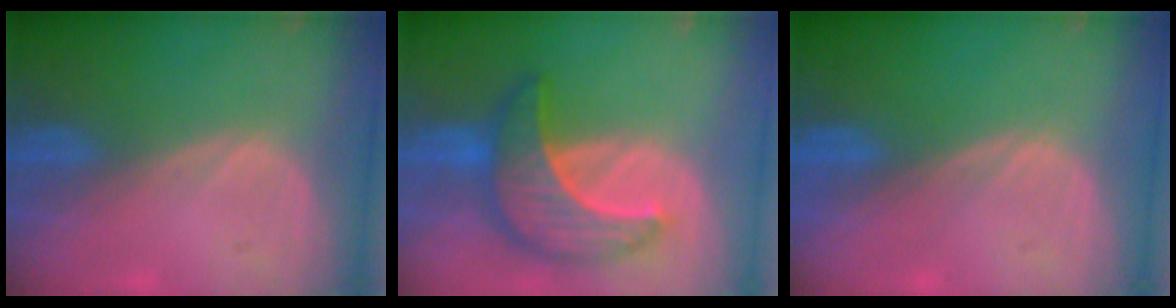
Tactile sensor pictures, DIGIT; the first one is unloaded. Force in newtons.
{"total": 10.0, "press": 10.0, "slide": 0.6}
{"total": 0.0}